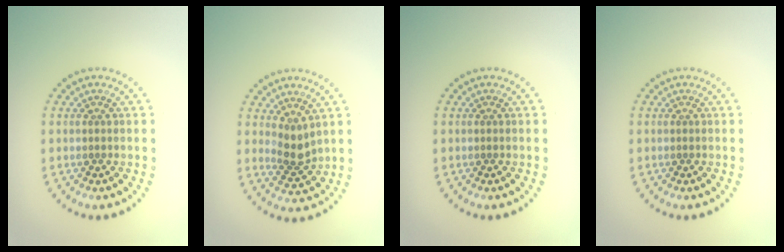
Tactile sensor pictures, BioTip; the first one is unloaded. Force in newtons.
{"total": 2.3, "press": 1.9, "slide": 1.3}
{"total": 0.0}
{"total": 0.0}